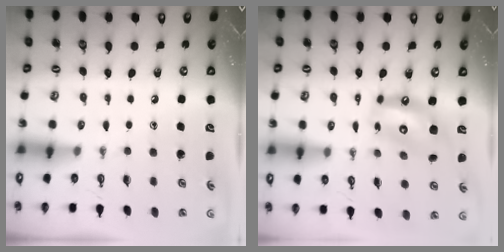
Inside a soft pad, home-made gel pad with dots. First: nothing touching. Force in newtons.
{"total": 14.1, "press": 14.0, "slide": 1.5}